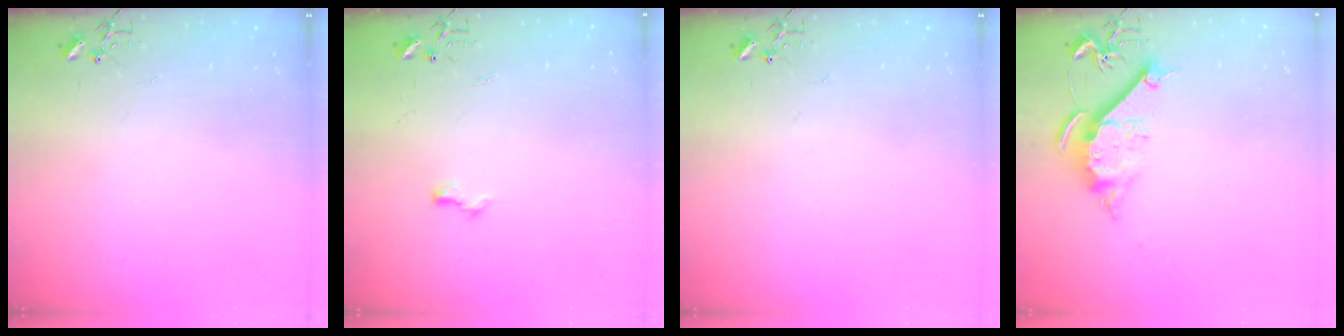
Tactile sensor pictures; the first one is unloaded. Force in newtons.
{"total": 6.0, "press": 6.0, "slide": 0.7}
{"total": 0.0}
{"total": 10.9, "press": 10.9, "slide": 0.7}